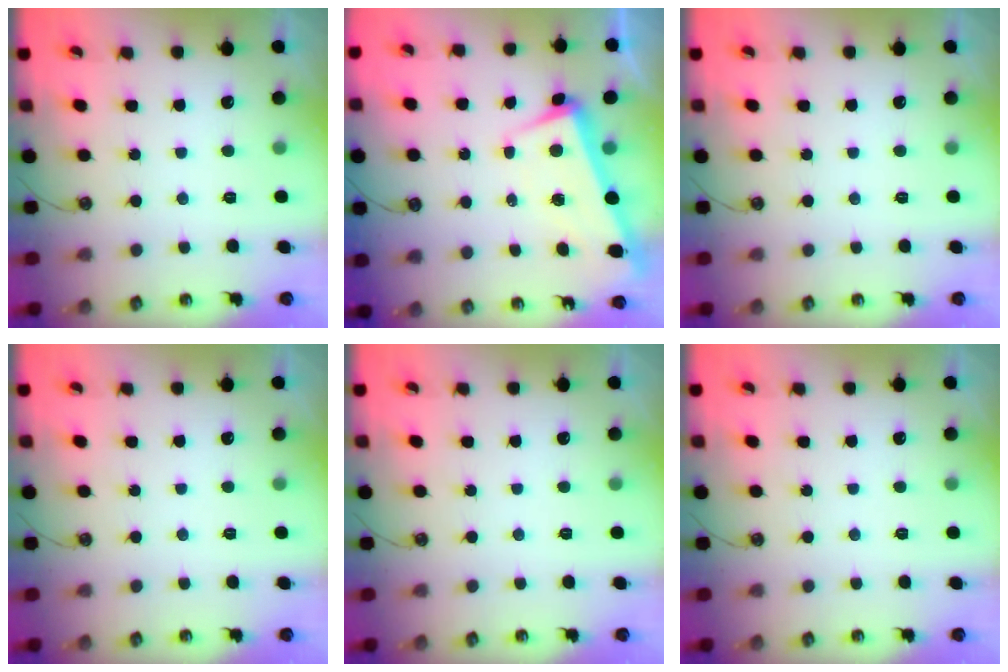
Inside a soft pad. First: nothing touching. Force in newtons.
{"total": 2.3, "press": 1.3, "slide": 1.9}
{"total": 0.0}
{"total": 0.0}
{"total": 0.0}
{"total": 0.0}